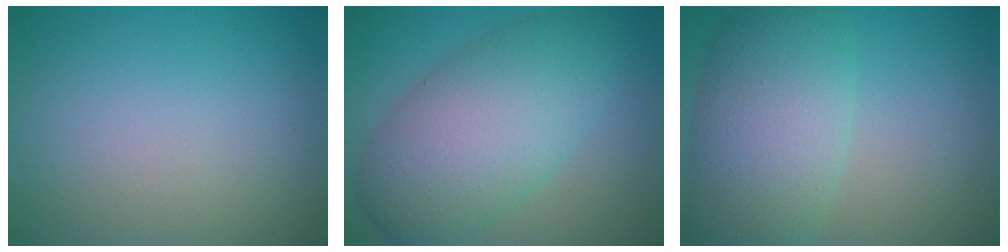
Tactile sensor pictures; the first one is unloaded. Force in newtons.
{"total": 8.6, "press": 8.6, "slide": 0.1}
{"total": 8.2, "press": 8.2, "slide": 0.3}